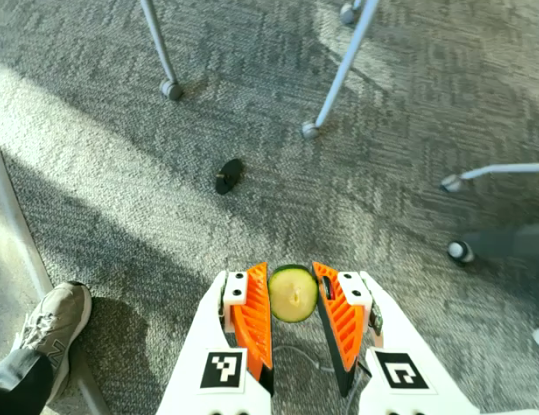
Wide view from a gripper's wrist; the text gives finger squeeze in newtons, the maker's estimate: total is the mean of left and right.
{"total": 8.5, "left": 8.7, "right": 8.3}